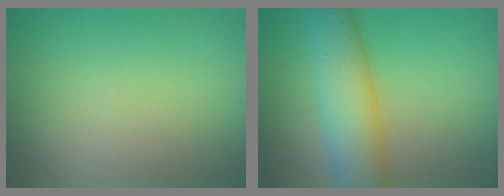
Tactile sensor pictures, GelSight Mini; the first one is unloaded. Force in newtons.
{"total": 7.7, "press": 7.7, "slide": 0.3}